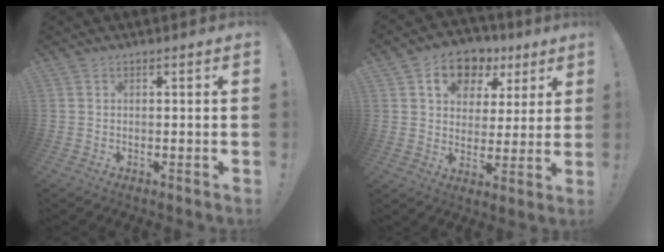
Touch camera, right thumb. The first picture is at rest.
{"total": 11.7, "force": [5.6, 8.8, 5.2], "torque": [-0.084, -0.020, 0.108]}